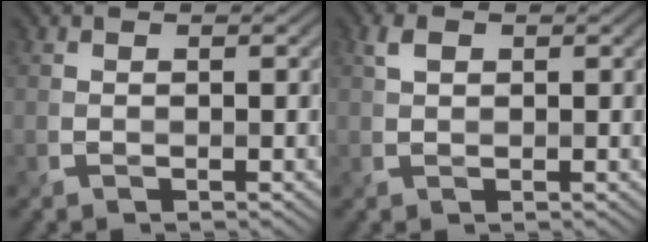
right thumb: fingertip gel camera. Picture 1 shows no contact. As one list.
[{"total": 1.7, "force": [0.6, 1.1, 1.1], "torque": [-0.026, 0.003, 0.011]}]